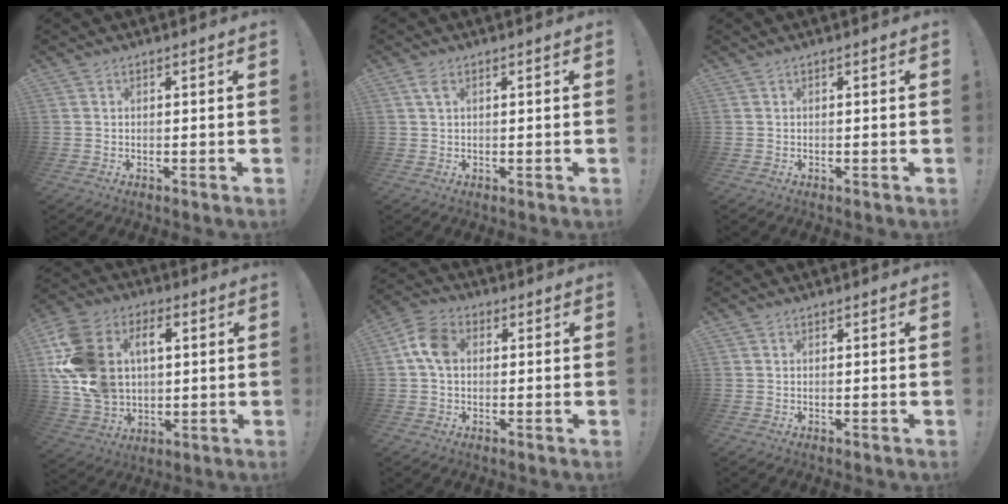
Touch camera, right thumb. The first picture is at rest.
{"total": 2.6, "force": [1.0, 1.2, 2.1], "torque": [-0.041, 0.002, 0.018]}
{"total": 0.0}
{"total": 20.4, "force": [4.7, 14.6, 13.5], "torque": [-0.254, -0.002, 0.090]}
{"total": 8.3, "force": [0.7, 5.7, 6.0], "torque": [-0.120, 0.017, 0.019]}
{"total": 0.0}